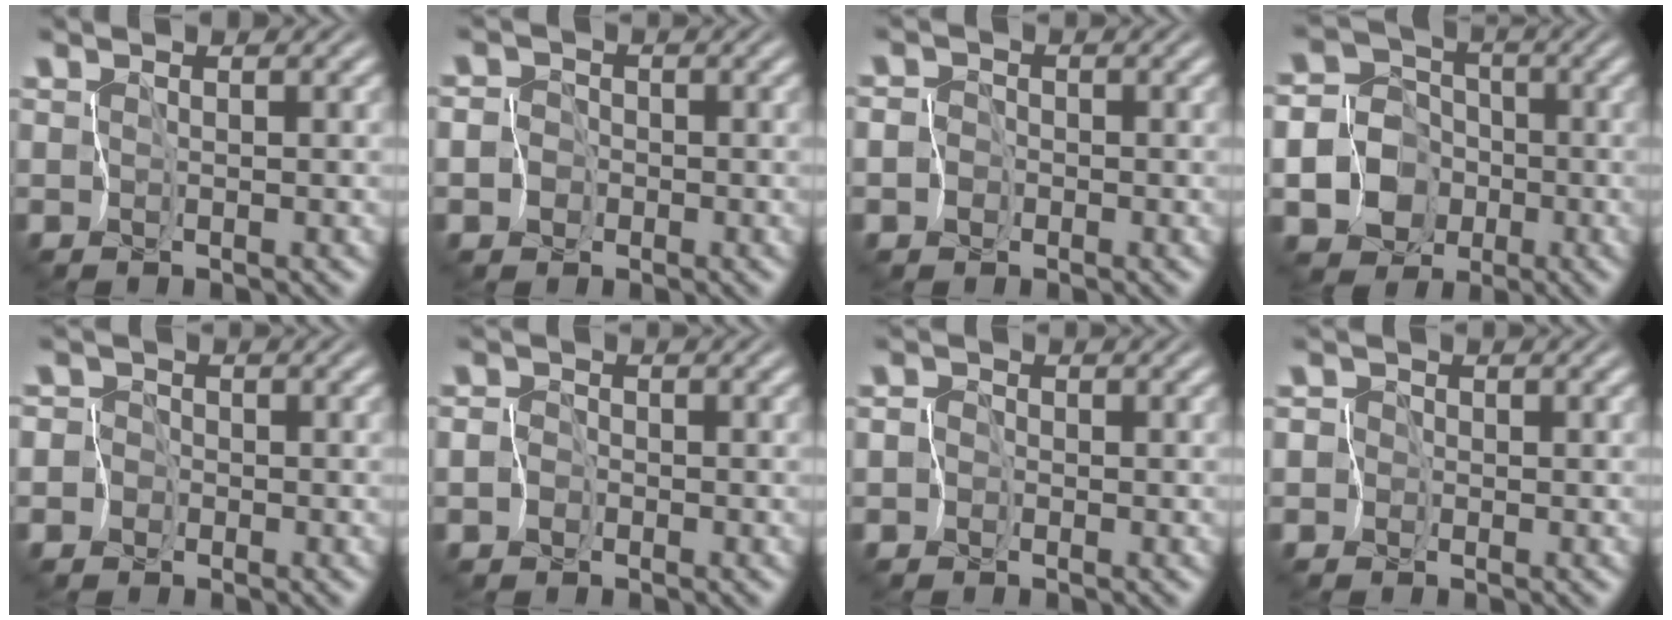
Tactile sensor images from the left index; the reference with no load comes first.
{"total": 4.7, "force": [-2.1, 4.1, 0.7], "torque": [-0.005, 0.003, -0.061]}
{"total": 3.5, "force": [-1.7, 3.0, 0.5], "torque": [0.006, 0.005, -0.052]}
{"total": 12.2, "force": [-4.2, 10.9, 3.6], "torque": [-0.097, -0.018, -0.094]}
{"total": 5.5, "force": [-2.5, 4.8, 0.6], "torque": [-0.012, 0.008, -0.074]}
{"total": 2.9, "force": [-1.5, 2.4, 0.5], "torque": [0.008, 0.004, -0.045]}
{"total": 2.3, "force": [-1.0, 2.0, 0.2], "torque": [0.016, 0.008, -0.040]}
{"total": 3.7, "force": [-1.4, 3.4, 0.3], "torque": [0.002, 0.011, -0.055]}